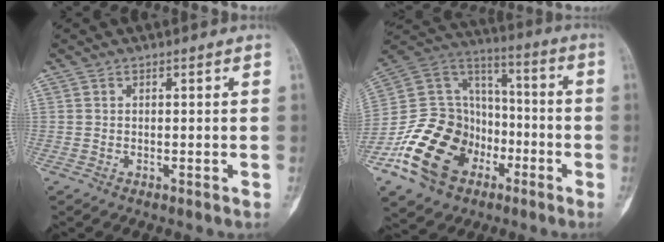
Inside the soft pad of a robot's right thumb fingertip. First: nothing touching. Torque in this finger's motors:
{"motor_torque": [1.36, 1.86, 1.21, -1.56, 0.18]}